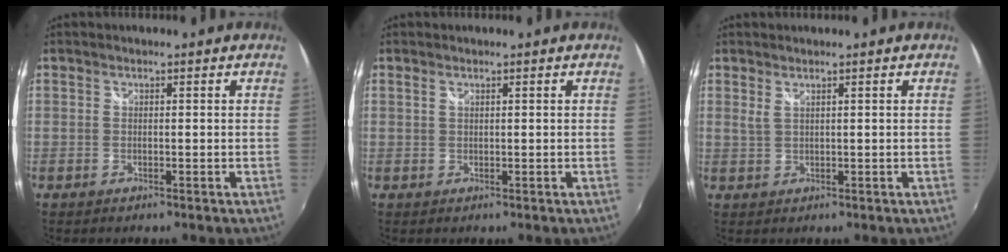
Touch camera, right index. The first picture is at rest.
{"total": 0.6, "force": [0.4, 0.2, 0.4], "torque": [-0.007, 0.001, 0.006]}
{"total": 1.0, "force": [0.7, 0.0, 0.7], "torque": [-0.014, 0.001, 0.014]}